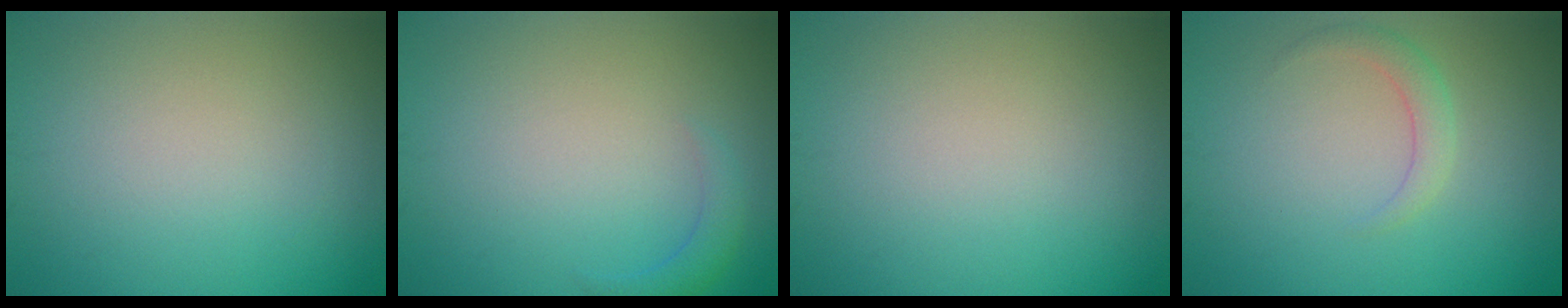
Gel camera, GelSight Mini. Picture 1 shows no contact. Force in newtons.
{"total": 1.4, "press": 1.4, "slide": 0.1}
{"total": 0.0}
{"total": 1.7, "press": 1.7, "slide": 0.0}